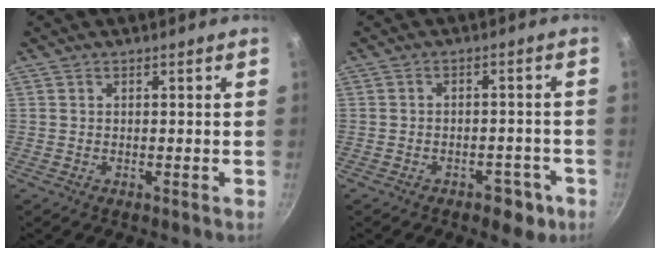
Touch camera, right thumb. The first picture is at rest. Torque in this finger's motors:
{"motor_torque": [0.82, 0.56, -0.16, 0.06, 0.02]}